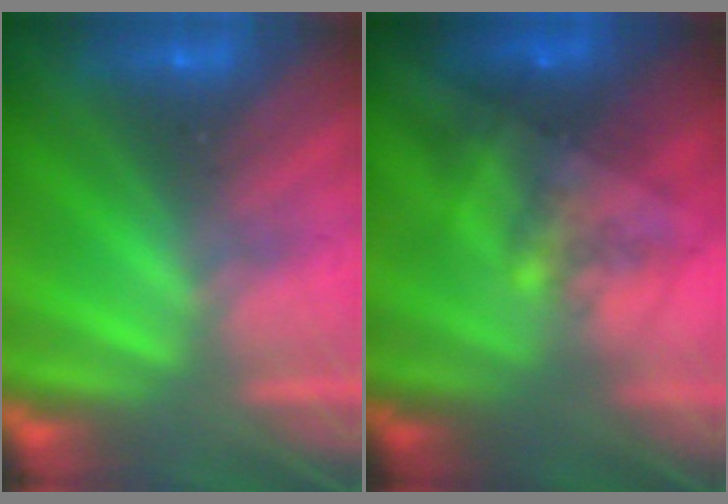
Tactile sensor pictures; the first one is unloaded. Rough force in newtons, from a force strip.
{"total": 5.6}